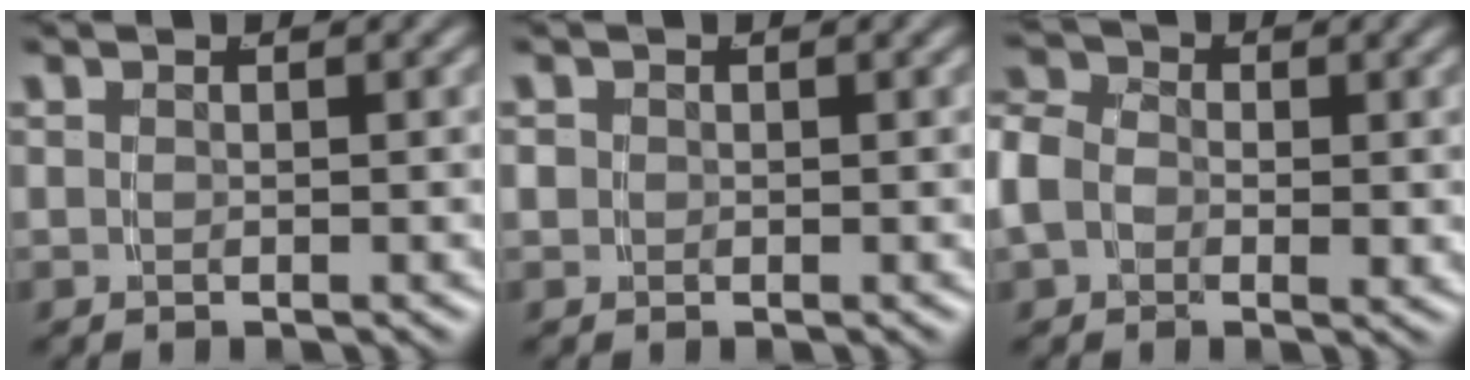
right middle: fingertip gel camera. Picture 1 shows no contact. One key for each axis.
{"total": 1.0, "fx": -0.1, "fy": 0.9, "fz": 0.3, "tx": -0.012, "ty": -0.006, "tz": 0.001}
{"total": 4.9, "fx": 0.2, "fy": 4.1, "fz": 2.8, "tx": -0.068, "ty": -0.004, "tz": -0.004}